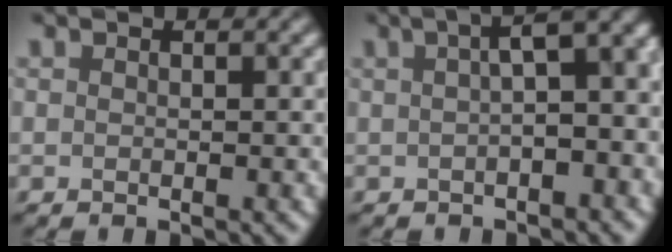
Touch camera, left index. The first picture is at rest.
{"total": 8.7, "force": [1.2, 3.6, 7.8], "torque": [-0.054, 0.035, 0.004]}